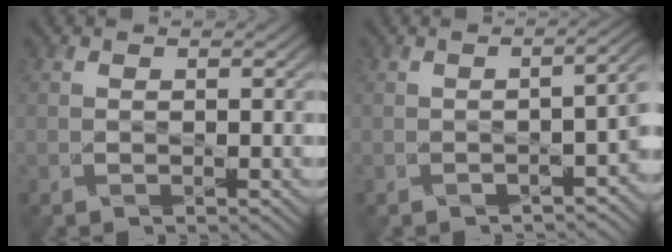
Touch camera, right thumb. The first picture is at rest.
{"total": 4.8, "force": [-1.8, 1.6, 4.1], "torque": [-0.052, -0.013, -0.021]}